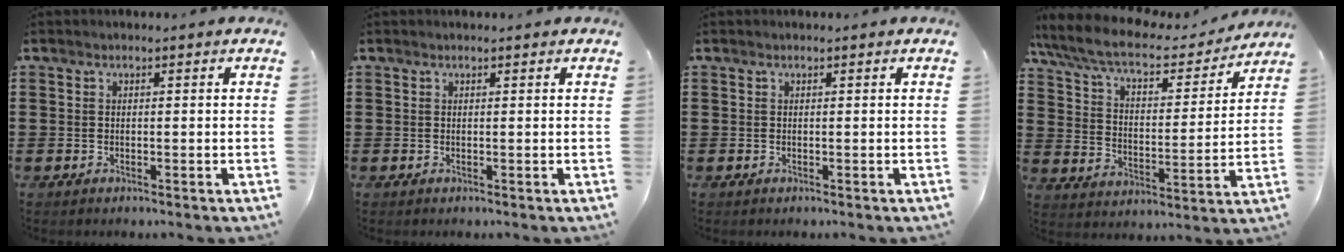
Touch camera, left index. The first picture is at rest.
{"total": 0.0}
{"total": 0.0}
{"total": 8.8, "force": [7.3, 1.8, 4.5], "torque": [-0.115, -0.037, 0.125]}